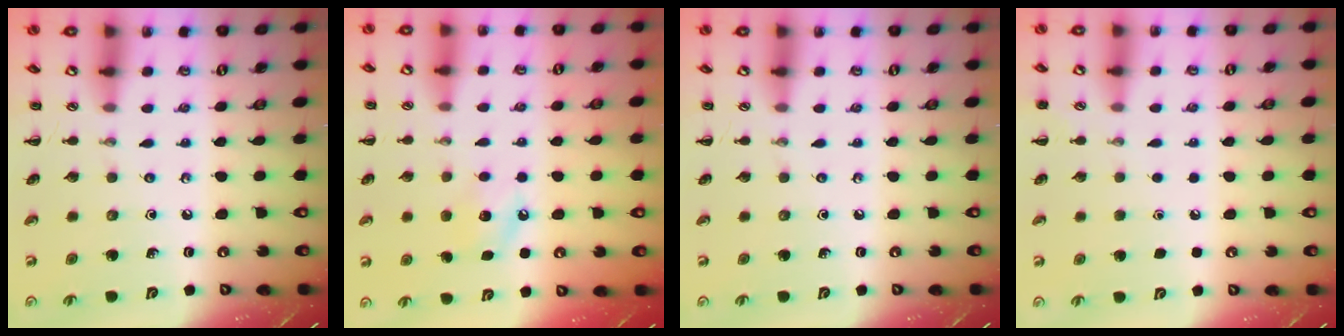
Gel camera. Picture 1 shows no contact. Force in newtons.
{"total": 8.0, "press": 7.8, "slide": 1.9}
{"total": 0.0}
{"total": 1.6, "press": 1.6, "slide": 0.1}